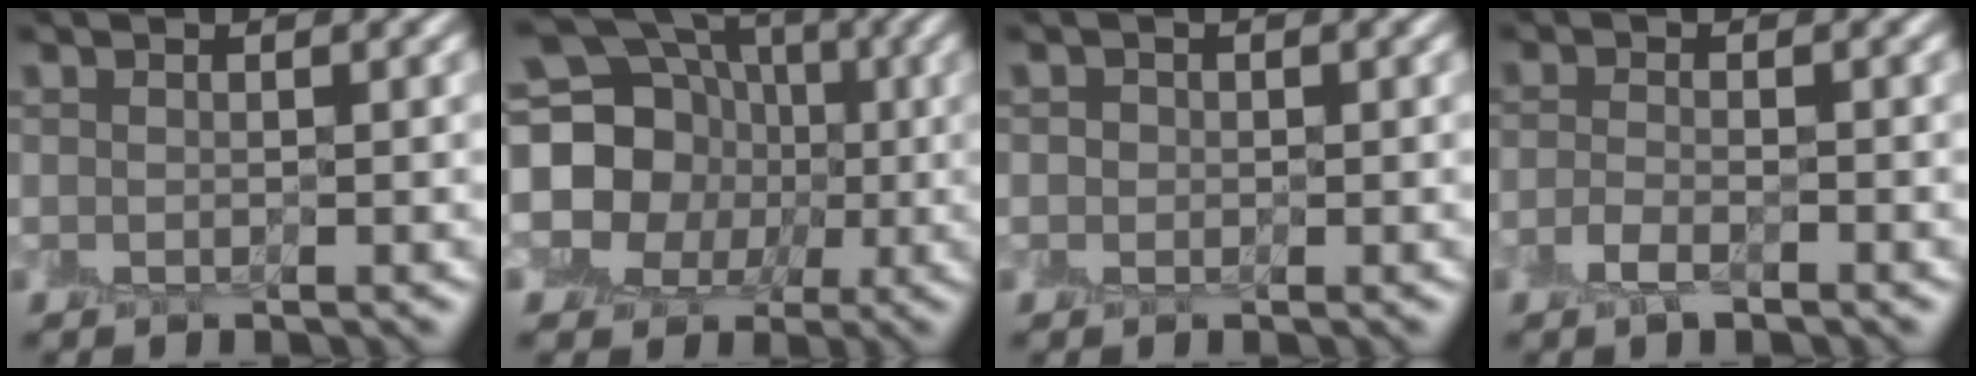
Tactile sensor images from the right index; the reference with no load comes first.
{"total": 18.7, "force": [1.1, 17.2, 7.3], "torque": [-0.165, 0.035, -0.026]}
{"total": 1.1, "force": [0.1, 1.0, 0.2], "torque": [-0.001, 0.001, 0.001]}
{"total": 1.6, "force": [-1.0, 0.6, 1.1], "torque": [-0.025, -0.001, -0.023]}